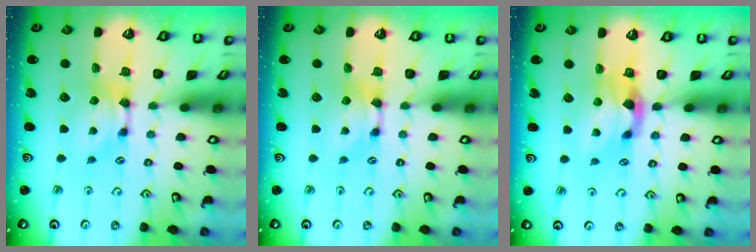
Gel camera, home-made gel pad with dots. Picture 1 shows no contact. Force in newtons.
{"total": 0.0}
{"total": 2.2, "press": 1.8, "slide": 1.3}